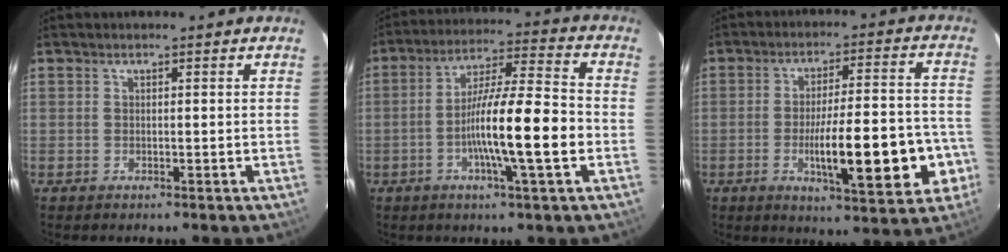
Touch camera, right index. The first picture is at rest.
{"total": 13.6, "force": [-3.4, 0.5, 13.2], "torque": [-0.227, 0.002, -0.063]}
{"total": 16.3, "force": [-4.7, 3.2, 15.3], "torque": [-0.207, 0.014, -0.060]}